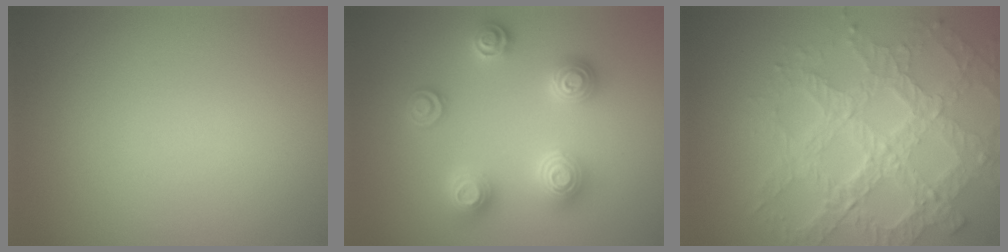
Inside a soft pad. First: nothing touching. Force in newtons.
{"total": 4.8, "press": 4.8, "slide": 0.6}
{"total": 8.0, "press": 6.1, "slide": 5.2}